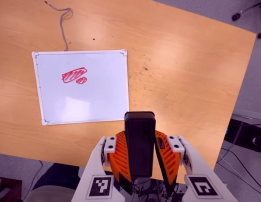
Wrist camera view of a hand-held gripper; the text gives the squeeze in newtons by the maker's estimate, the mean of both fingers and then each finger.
{"total": 9.1, "left": 7.4, "right": 10.8}